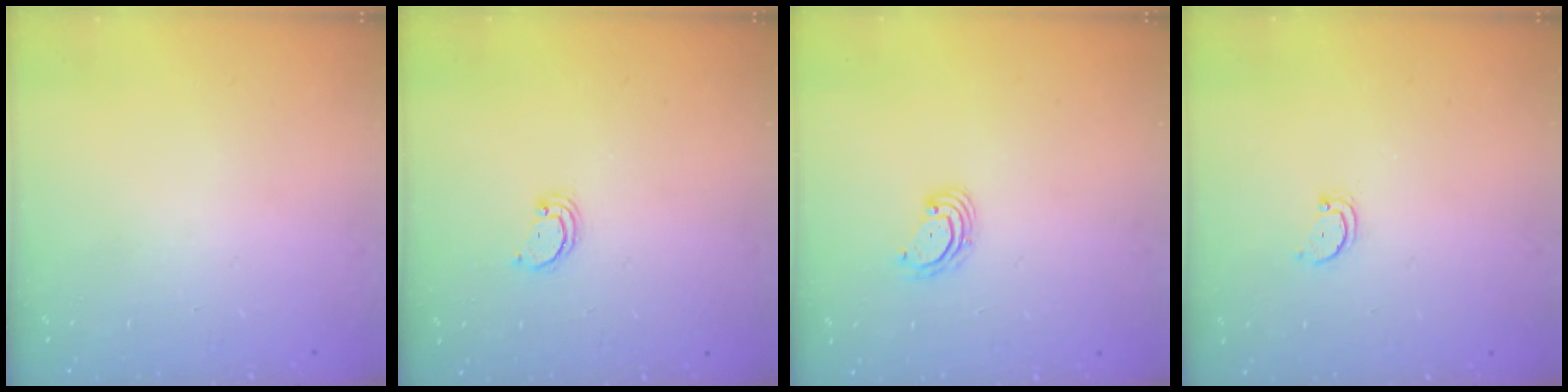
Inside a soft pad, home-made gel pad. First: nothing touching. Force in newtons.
{"total": 2.1, "press": 2.1, "slide": 0.2}
{"total": 2.9, "press": 2.9, "slide": 0.1}
{"total": 2.5, "press": 2.4, "slide": 0.5}